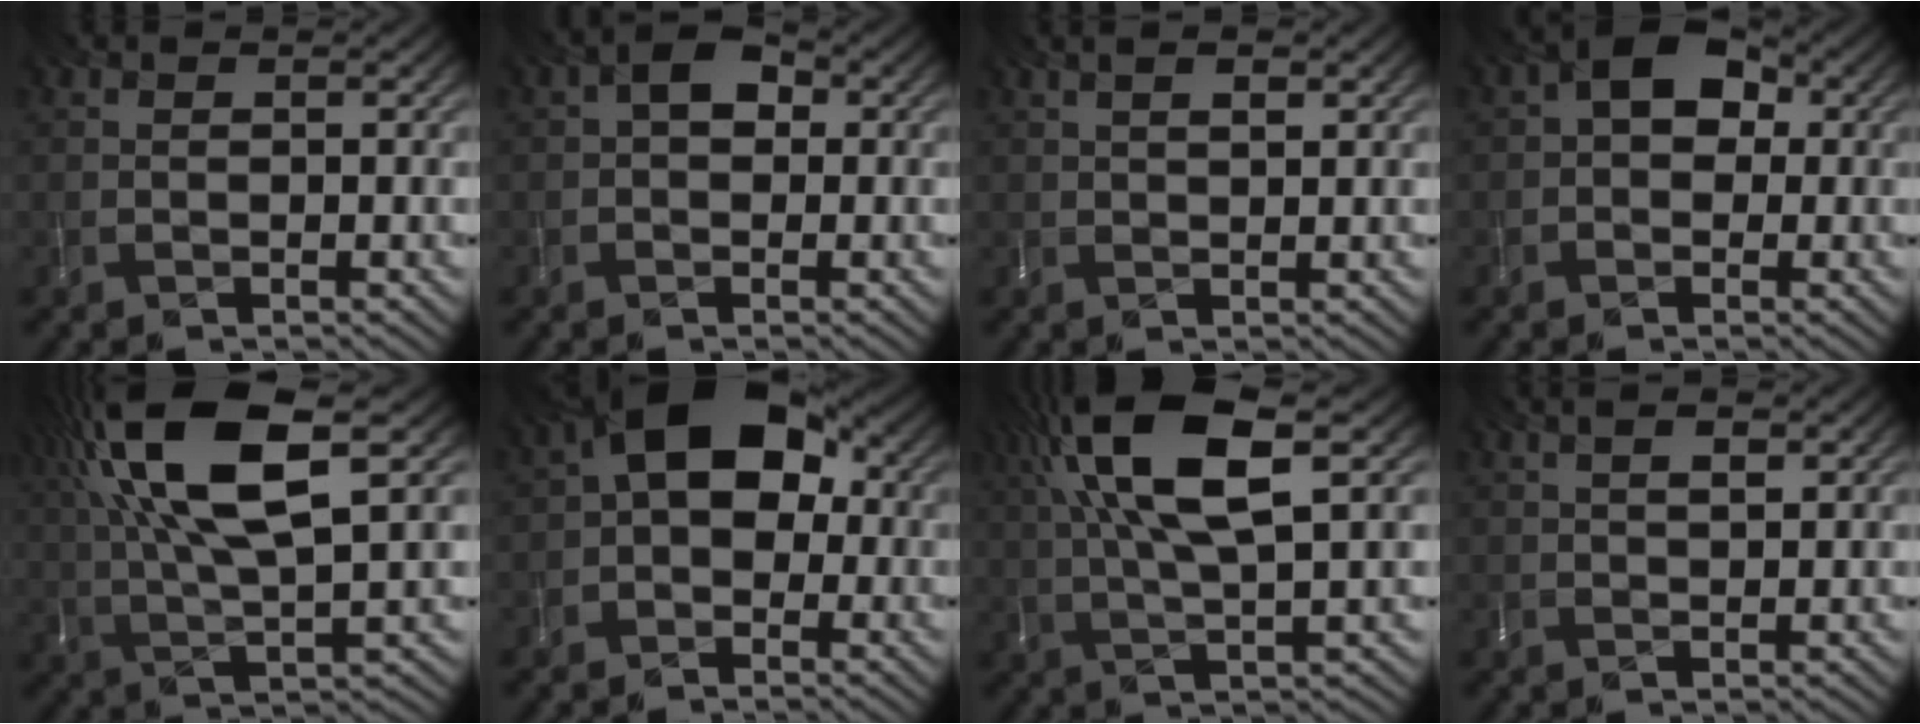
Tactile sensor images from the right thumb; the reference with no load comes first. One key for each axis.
{"total": 3.5, "fx": 0.4, "fy": 2.4, "fz": 2.5, "tx": -0.041, "ty": 0.012, "tz": 0.000}
{"total": 2.2, "fx": 1.3, "fy": 0.6, "fz": 1.7, "tx": -0.035, "ty": 0.001, "tz": 0.031}
{"total": 6.4, "fx": 1.0, "fy": 4.6, "fz": 4.3, "tx": -0.060, "ty": 0.018, "tz": -0.002}
{"total": 15.5, "fx": 6.3, "fy": 4.7, "fz": 13.3, "tx": -0.294, "ty": 0.024, "tz": 0.115}
{"total": 10.2, "fx": 0.7, "fy": 6.3, "fz": 7.9, "tx": -0.131, "ty": 0.025, "tz": -0.002}
{"total": 13.4, "fx": 5.1, "fy": 3.9, "fz": 11.8, "tx": -0.250, "ty": 0.019, "tz": 0.096}
{"total": 2.6, "fx": 1.5, "fy": 0.7, "fz": 2.0, "tx": -0.041, "ty": 0.002, "tz": 0.033}